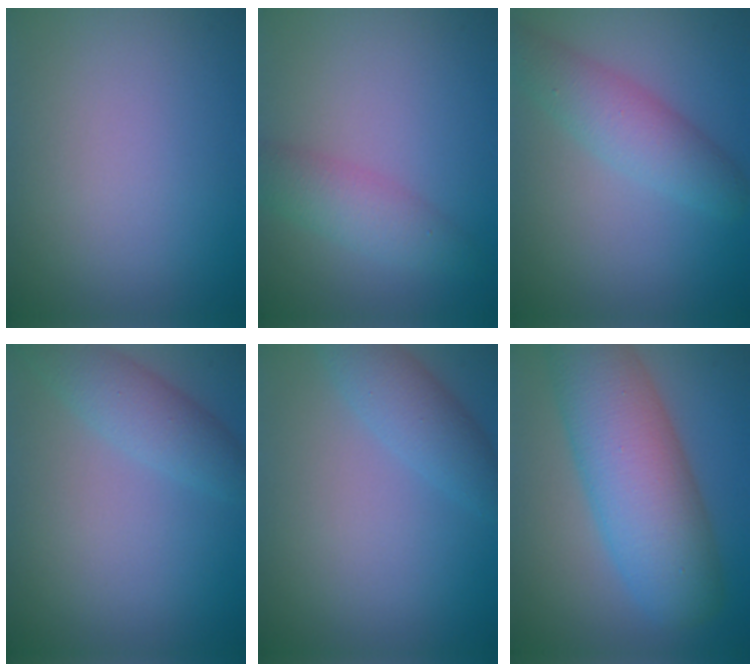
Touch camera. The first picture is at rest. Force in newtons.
{"total": 2.8, "press": 2.8, "slide": 0.2}
{"total": 4.2, "press": 4.2, "slide": 0.1}
{"total": 3.0, "press": 3.0, "slide": 0.2}
{"total": 3.1, "press": 3.1, "slide": 0.2}
{"total": 9.7, "press": 9.7, "slide": 0.2}